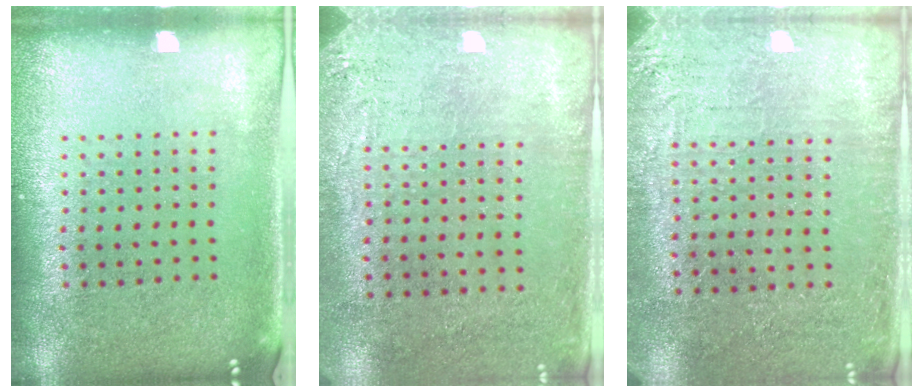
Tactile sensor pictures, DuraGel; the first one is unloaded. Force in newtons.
{"total": 2.8, "press": 2.4, "slide": 1.6}
{"total": 2.9, "press": 2.8, "slide": 0.5}